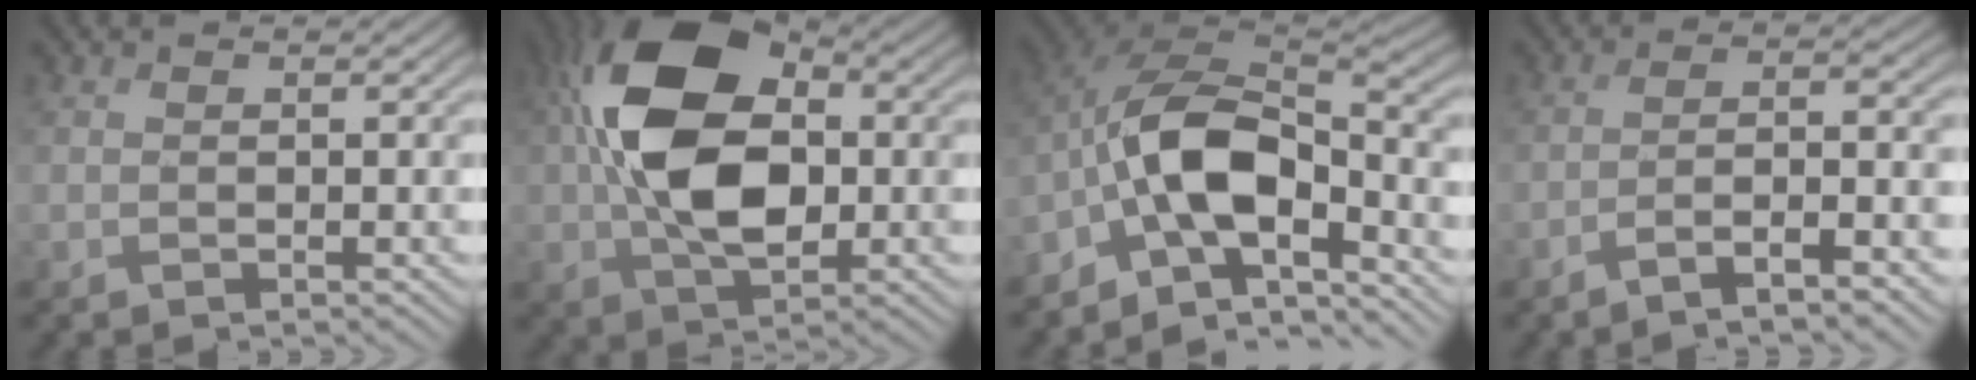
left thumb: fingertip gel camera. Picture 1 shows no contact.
{"total": 14.6, "force": [0.9, 9.0, 11.5], "torque": [-0.221, 0.017, 0.008]}
{"total": 12.1, "force": [-5.4, 5.2, 9.4], "torque": [-0.174, 0.003, -0.119]}
{"total": 6.6, "force": [-4.3, 0.9, 4.9], "torque": [-0.071, 0.017, -0.081]}